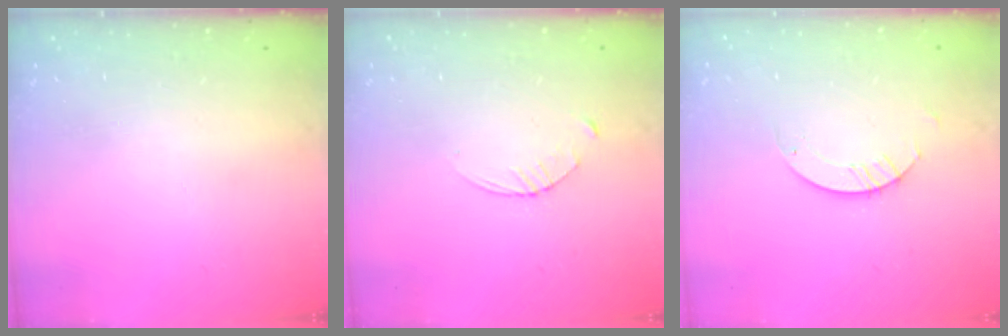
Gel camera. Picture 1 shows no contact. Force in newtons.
{"total": 2.9, "press": 2.9, "slide": 0.4}
{"total": 3.2, "press": 3.2, "slide": 0.2}